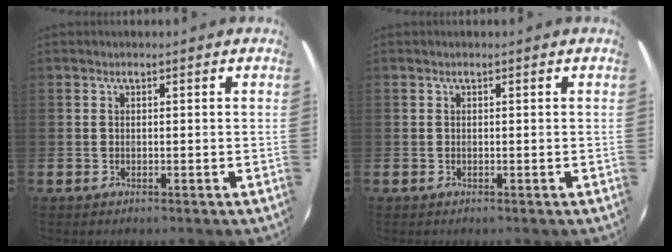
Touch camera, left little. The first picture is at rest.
{"total": 0.0}